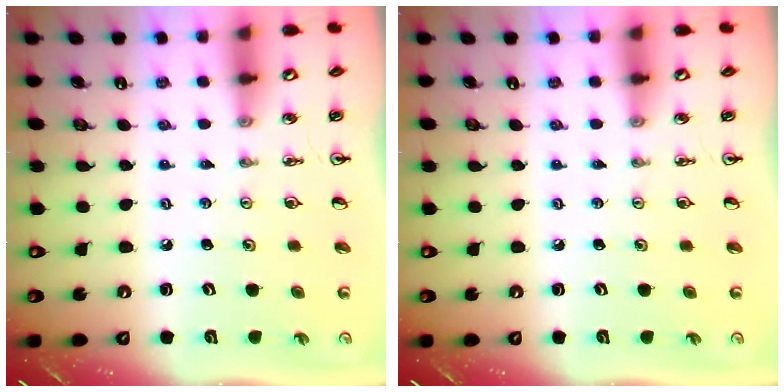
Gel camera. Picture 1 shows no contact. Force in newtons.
{"total": 0.0}